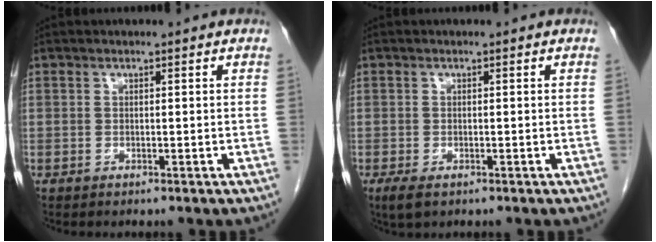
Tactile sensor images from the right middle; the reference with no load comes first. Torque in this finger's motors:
{"motor_torque": [0.60, -0.11, 0.19, 0.03]}